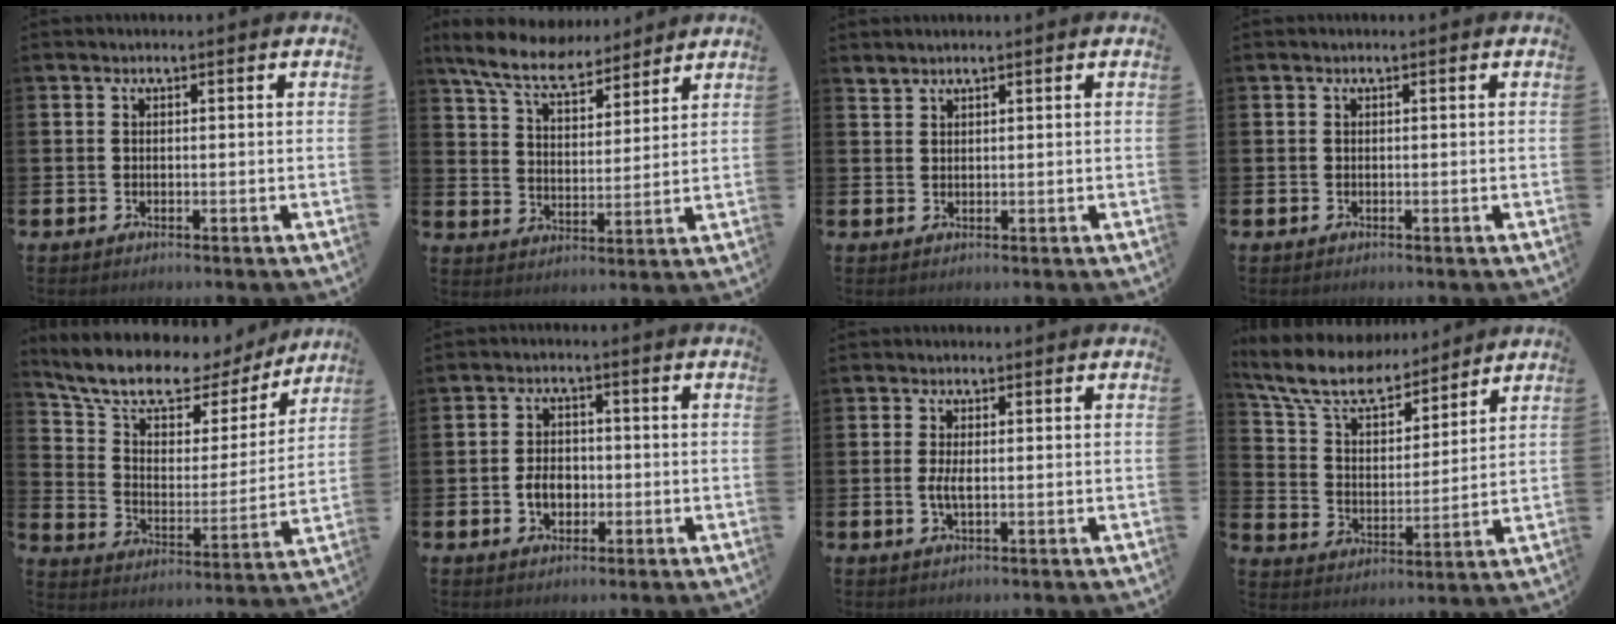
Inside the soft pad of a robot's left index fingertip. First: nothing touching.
{"total": 8.2, "force": [7.5, 1.9, 2.8], "torque": [-0.090, -0.033, 0.137]}
{"total": 1.4, "force": [1.4, 0.1, 0.0], "torque": [0.004, -0.002, 0.025]}
{"total": 0.0}
{"total": 11.2, "force": [9.4, 4.3, 4.3], "torque": [-0.124, -0.056, 0.161]}
{"total": 3.9, "force": [-1.1, 2.8, 2.4], "torque": [-0.032, -0.001, -0.026]}
{"total": 2.0, "force": [-0.3, 0.7, 1.8], "torque": [-0.034, 0.000, -0.006]}
{"total": 9.7, "force": [8.6, 3.0, 3.1], "torque": [-0.110, -0.050, 0.155]}